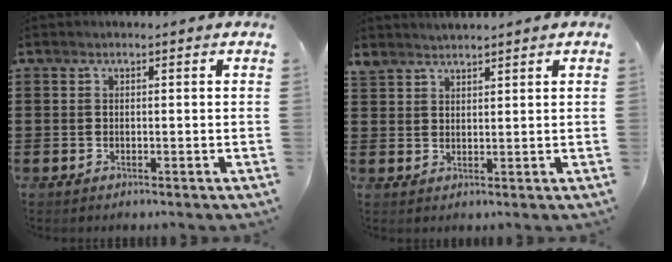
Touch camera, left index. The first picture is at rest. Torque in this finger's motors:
{"motor_torque": [0.93, -1.21, 0.10, 0.04]}